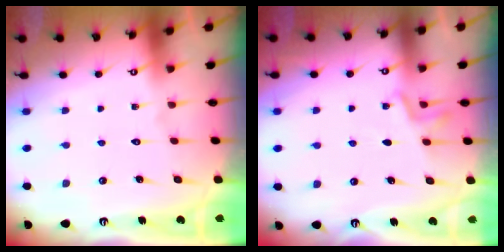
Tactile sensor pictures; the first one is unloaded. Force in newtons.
{"total": 5.3, "press": 5.0, "slide": 1.9}